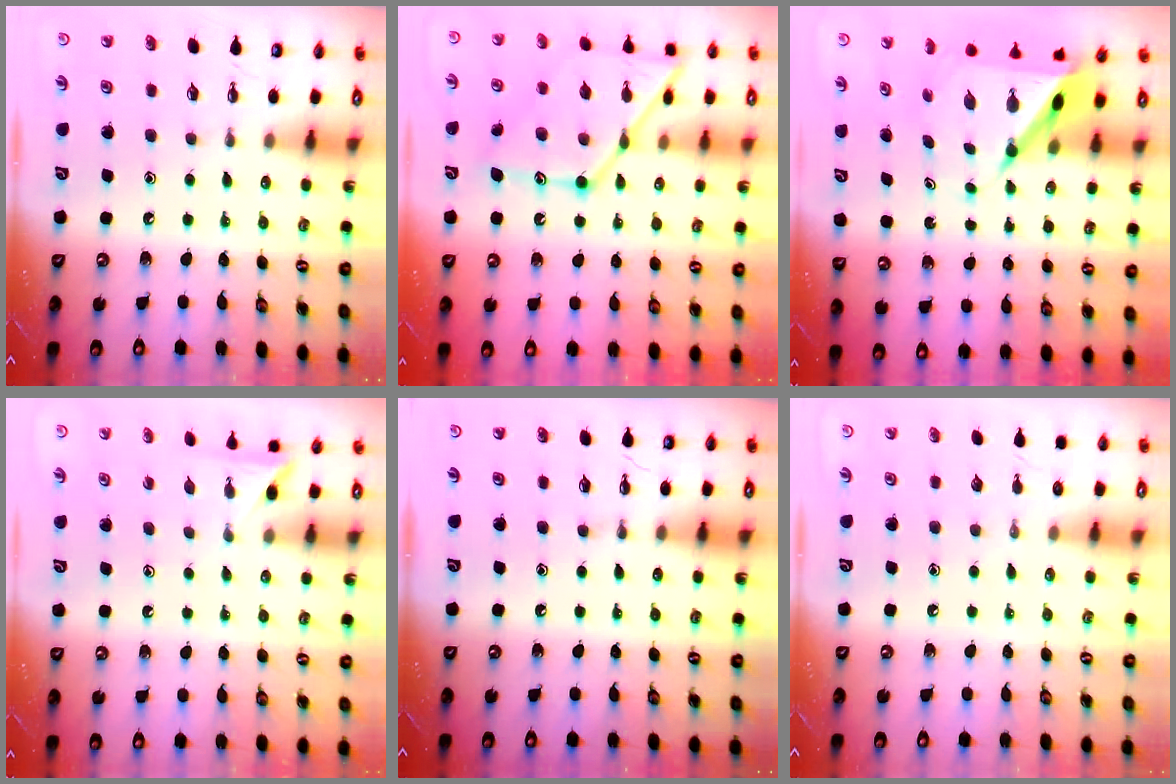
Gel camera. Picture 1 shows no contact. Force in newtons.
{"total": 16.7, "press": 16.7, "slide": 1.3}
{"total": 9.8, "press": 9.8, "slide": 0.4}
{"total": 2.3, "press": 2.3, "slide": 0.2}
{"total": 0.0}
{"total": 0.0}